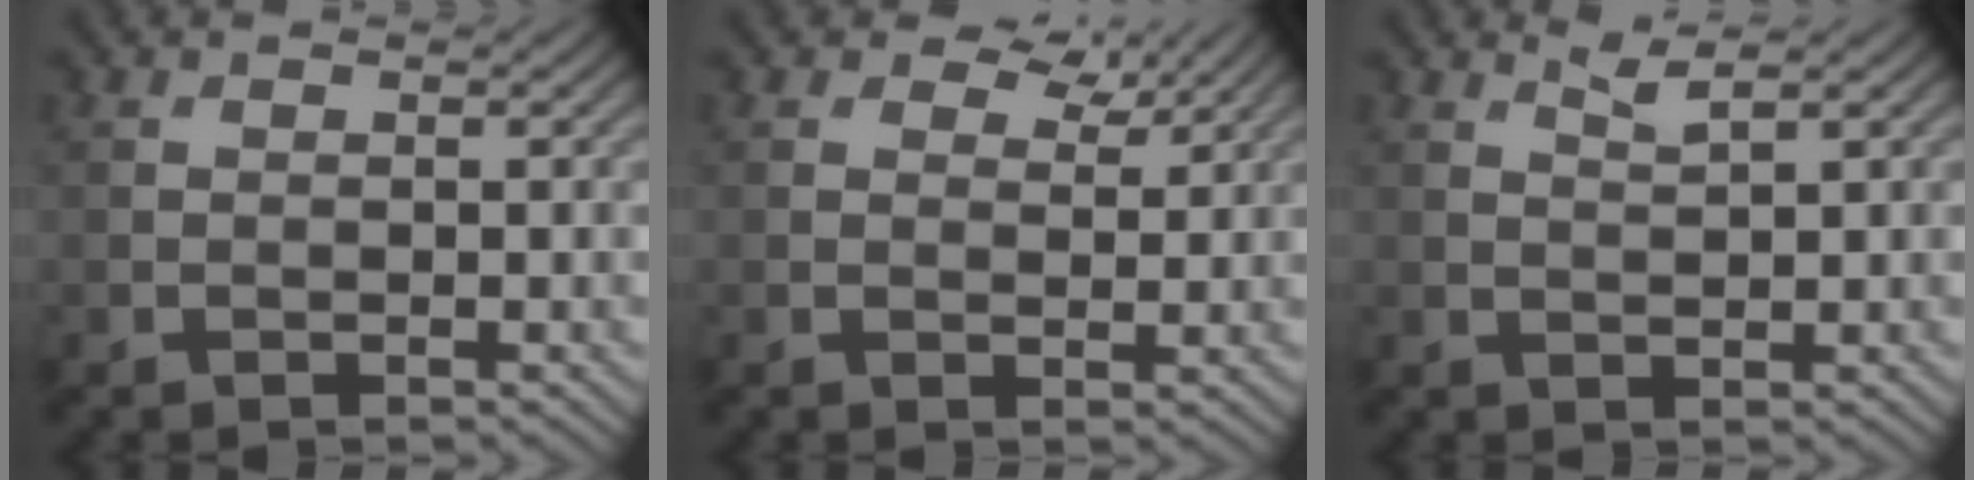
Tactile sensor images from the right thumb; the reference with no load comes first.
{"total": 3.7, "force": [2.6, 1.8, 1.9], "torque": [-0.033, -0.004, 0.041]}
{"total": 1.6, "force": [1.3, 0.0, 0.9], "torque": [-0.025, 0.004, 0.028]}